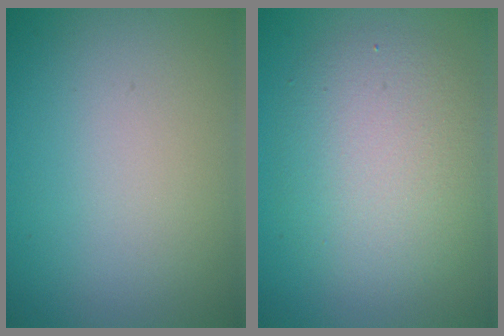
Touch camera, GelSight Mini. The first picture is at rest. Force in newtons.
{"total": 5.3, "press": 5.3, "slide": 0.5}